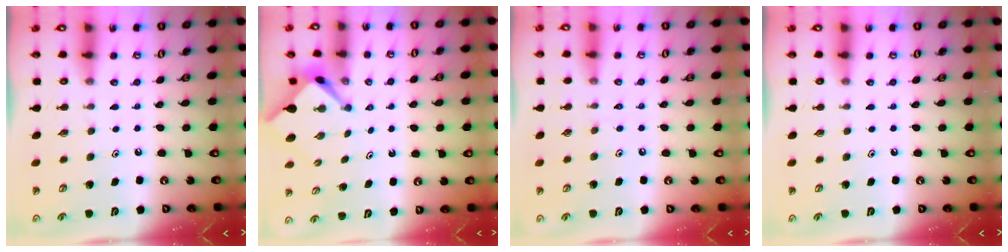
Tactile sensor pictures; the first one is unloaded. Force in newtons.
{"total": 2.2, "press": 2.2, "slide": 0.1}
{"total": 2.4, "press": 2.3, "slide": 0.5}
{"total": 0.0}